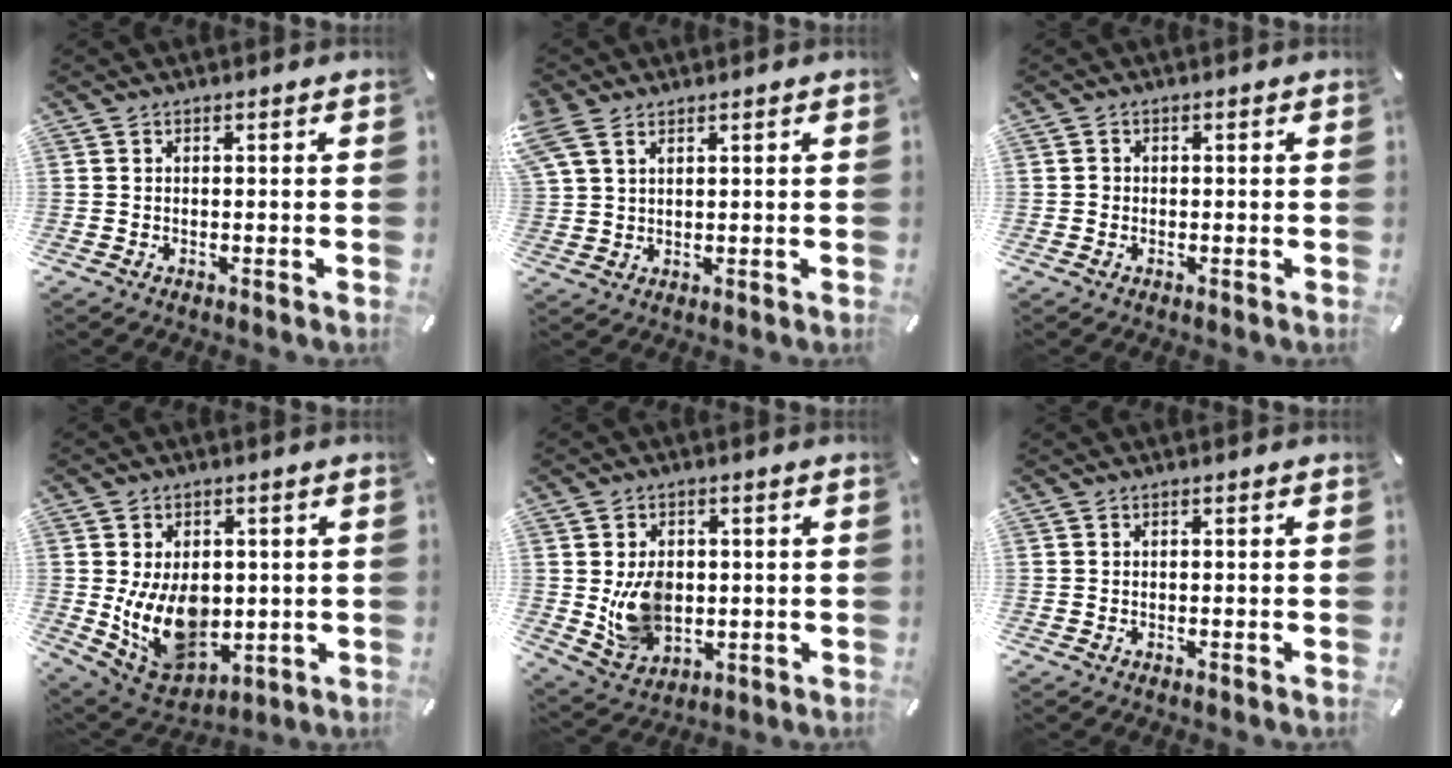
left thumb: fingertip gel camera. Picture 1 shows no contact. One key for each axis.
{"total": 5.0, "fx": 3.3, "fy": 3.1, "fz": 2.2, "tx": -0.057, "ty": -0.003, "tz": 0.063}
{"total": 0.7, "fx": -0.1, "fy": 0.7, "fz": 0.2, "tx": -0.002, "ty": 0.007, "tz": -0.004}
{"total": 13.7, "fx": -0.5, "fy": 10.0, "fz": 9.3, "tx": -0.181, "ty": -0.007, "tz": -0.006}
{"total": 9.4, "fx": 0.3, "fy": 7.8, "fz": 5.4, "tx": -0.098, "ty": -0.006, "tz": 0.004}
{"total": 0.0}